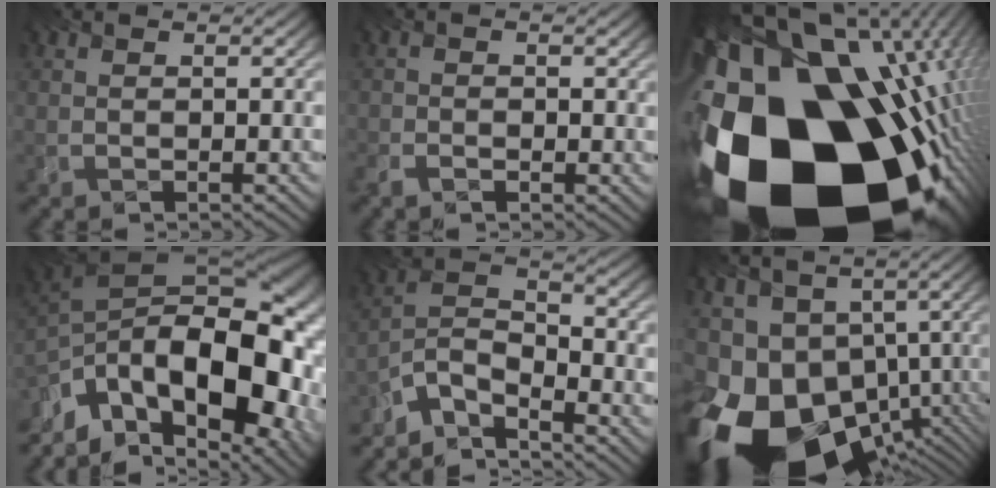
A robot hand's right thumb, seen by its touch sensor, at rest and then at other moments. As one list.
[{"total": 1.1, "force": [-0.8, 0.7, -0.2], "torque": [0.003, -0.001, -0.012]}, {"total": 23.0, "force": [-8.7, 14.1, 16.0], "torque": [-0.300, -0.073, -0.112]}, {"total": 17.6, "force": [-7.9, 9.2, 12.7], "torque": [-0.211, -0.016, -0.137]}, {"total": 7.4, "force": [-7.0, 1.5, 1.9], "torque": [-0.028, 0.002, -0.152]}, {"total": 19.1, "force": [-8.4, 13.1, 11.1], "torque": [-0.257, -0.045, -0.124]}]